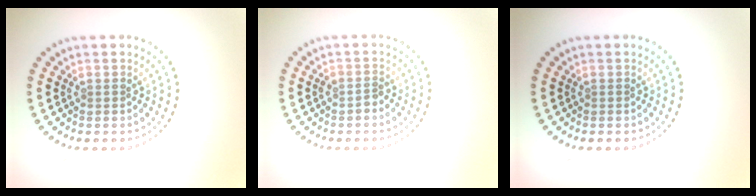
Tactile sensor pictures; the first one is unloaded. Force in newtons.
{"total": 1.0, "press": 0.8, "slide": 0.5}
{"total": 0.0}